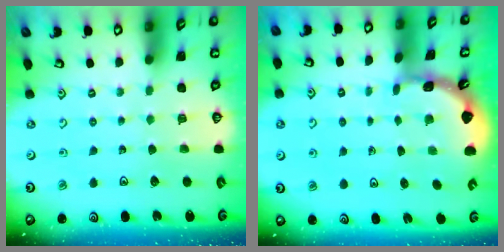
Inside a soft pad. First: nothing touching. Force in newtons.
{"total": 1.7, "press": 1.7, "slide": 0.2}